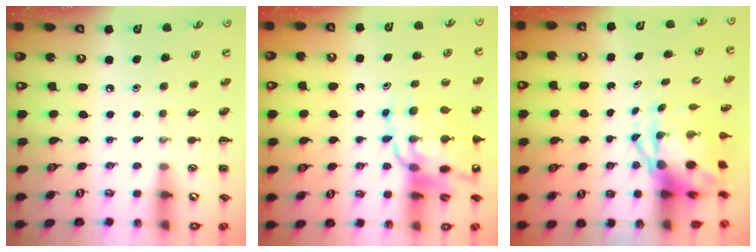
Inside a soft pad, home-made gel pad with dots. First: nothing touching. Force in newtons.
{"total": 14.9, "press": 14.3, "slide": 4.1}
{"total": 5.4, "press": 5.2, "slide": 1.2}